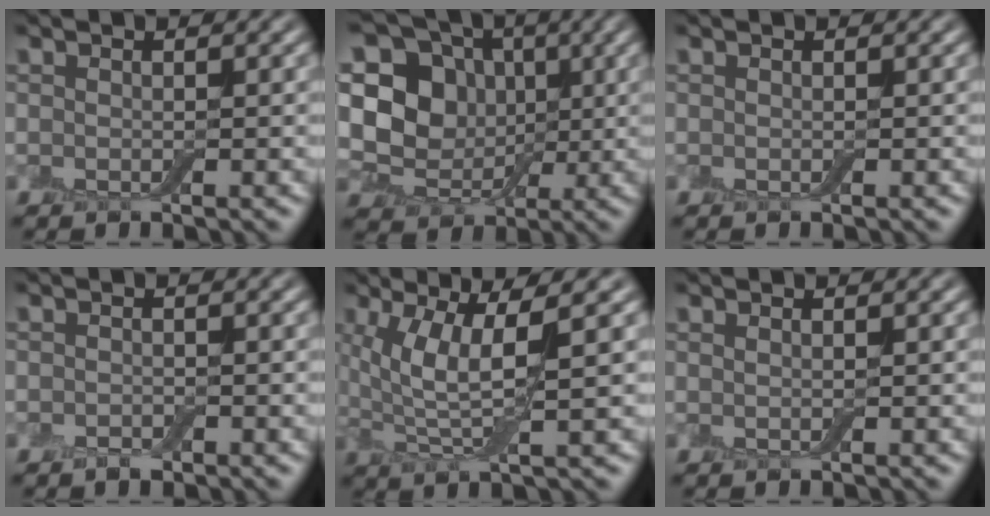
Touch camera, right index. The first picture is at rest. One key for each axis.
{"total": 8.3, "fx": 1.1, "fy": 7.0, "fz": 4.3, "tx": -0.075, "ty": -0.005, "tz": 0.000}
{"total": 0.0}
{"total": 0.9, "fx": -0.6, "fy": 0.5, "fz": 0.5, "tx": -0.007, "ty": 0.000, "tz": -0.011}
{"total": 6.4, "fx": 1.8, "fy": 1.4, "fz": 6.0, "tx": -0.132, "ty": -0.005, "tz": 0.035}
{"total": 0.6, "fx": 0.4, "fy": 0.1, "fz": 0.4, "tx": -0.007, "ty": -0.002, "tz": 0.002}